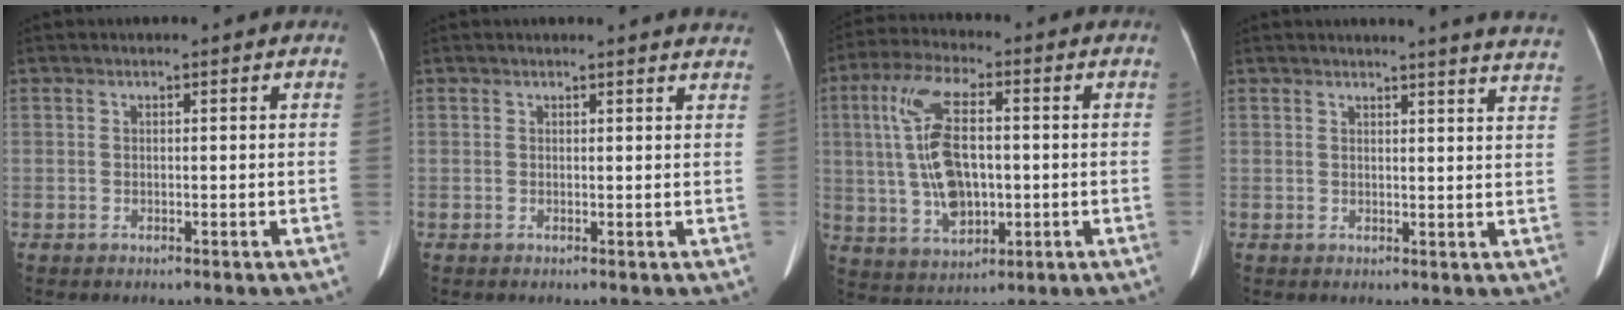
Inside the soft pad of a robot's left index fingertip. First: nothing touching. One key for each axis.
{"total": 4.5, "fx": 4.4, "fy": 0.3, "fz": 0.8, "tx": -0.007, "ty": -0.011, "tz": 0.023}
{"total": 12.2, "fx": 0.5, "fy": 5.2, "fz": 11.0, "tx": -0.237, "ty": 0.011, "tz": 0.019}
{"total": 11.9, "fx": 11.4, "fy": -0.7, "fz": 3.5, "tx": -0.034, "ty": -0.065, "tz": 0.101}